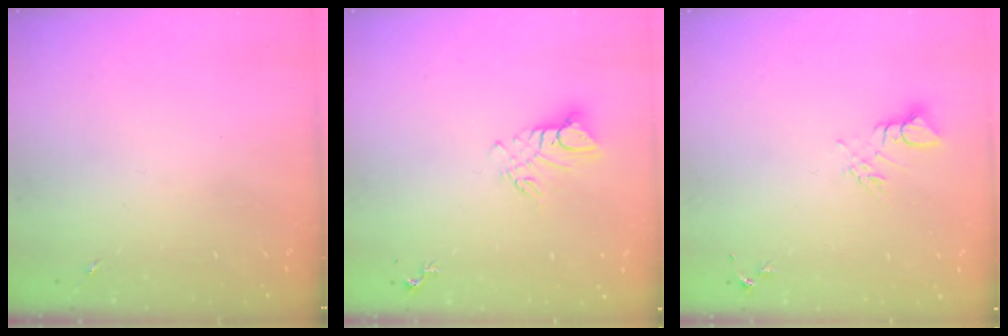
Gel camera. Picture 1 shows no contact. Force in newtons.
{"total": 8.7, "press": 8.6, "slide": 0.9}
{"total": 6.6, "press": 6.6, "slide": 0.5}